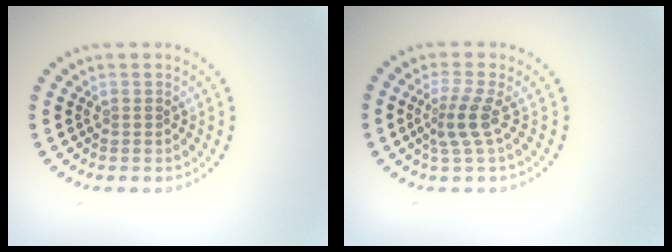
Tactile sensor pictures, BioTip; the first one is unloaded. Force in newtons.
{"total": 2.5, "press": 1.8, "slide": 1.8}